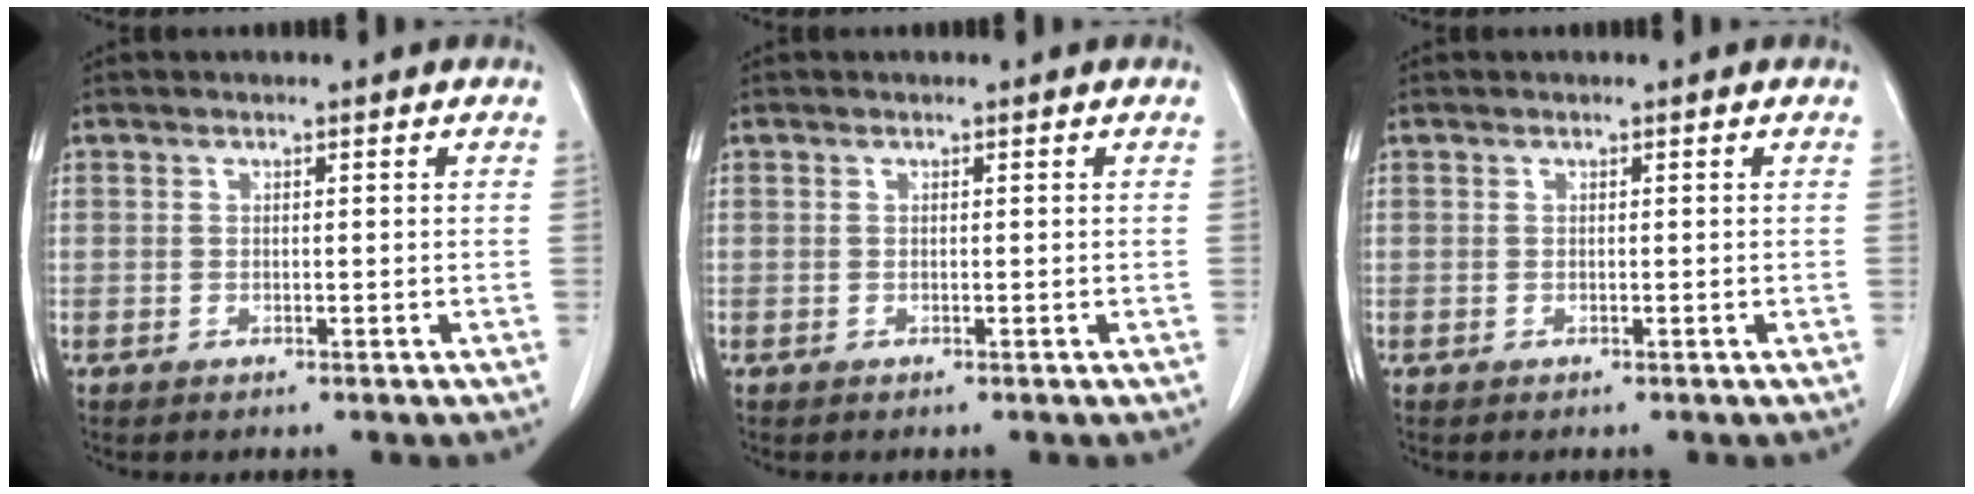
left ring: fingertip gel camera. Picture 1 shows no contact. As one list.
[{"total": 0.0}, {"total": 0.0}]